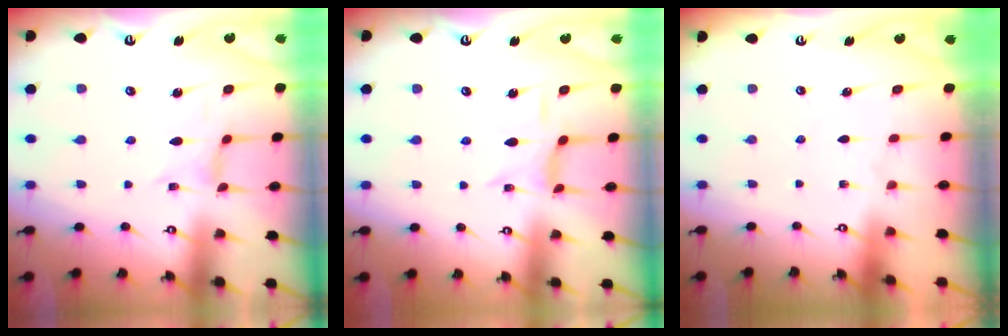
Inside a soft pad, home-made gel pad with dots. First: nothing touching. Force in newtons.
{"total": 4.9, "press": 4.8, "slide": 0.5}
{"total": 0.0}